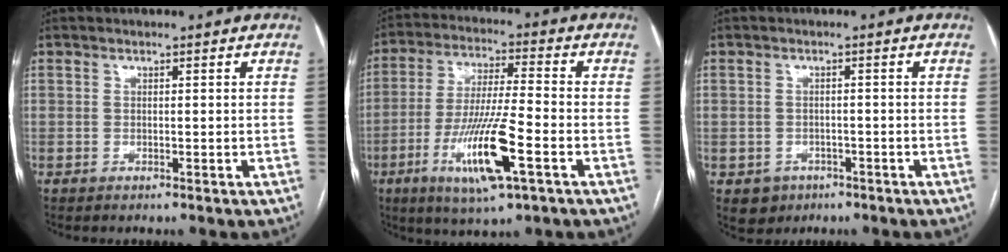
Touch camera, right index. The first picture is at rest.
{"total": 14.0, "force": [-5.3, 1.2, 12.9], "torque": [-0.252, -0.021, -0.092]}
{"total": 3.6, "force": [-1.7, 3.2, 0.5], "torque": [-0.003, 0.008, -0.018]}